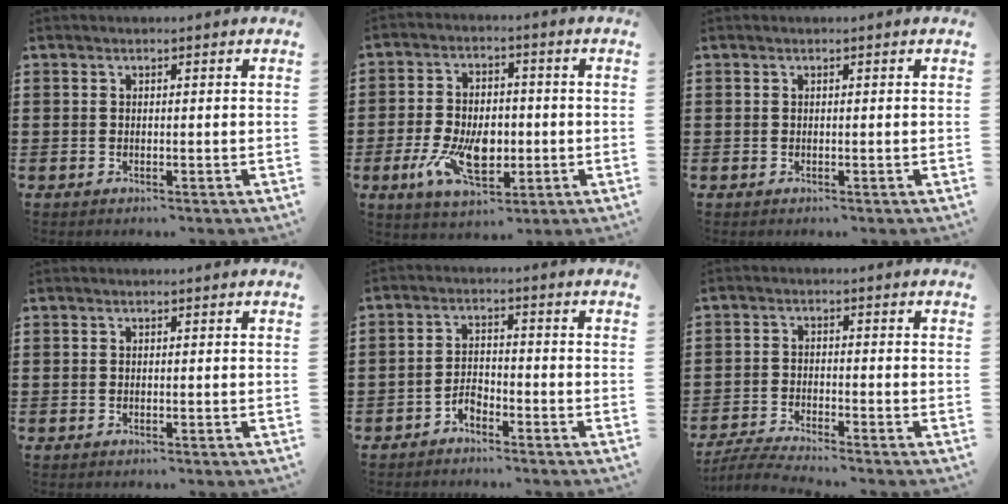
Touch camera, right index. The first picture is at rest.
{"total": 10.0, "force": [-2.4, 5.7, 7.8], "torque": [-0.172, 0.001, -0.042]}
{"total": 0.0}
{"total": 0.0}
{"total": 2.7, "force": [-2.3, 1.1, 0.9], "torque": [-0.022, 0.008, -0.048]}
{"total": 3.8, "force": [-3.7, -0.4, 0.8], "torque": [-0.028, -0.010, -0.078]}